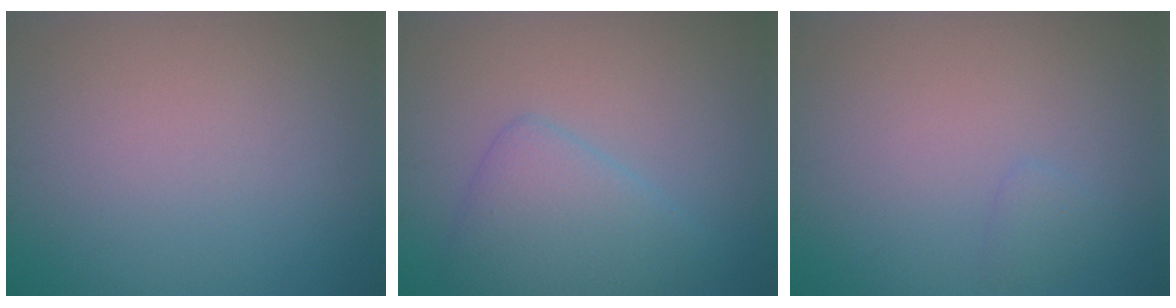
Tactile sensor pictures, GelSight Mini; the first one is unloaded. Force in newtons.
{"total": 4.0, "press": 4.0, "slide": 0.1}
{"total": 0.8, "press": 0.8, "slide": 0.1}